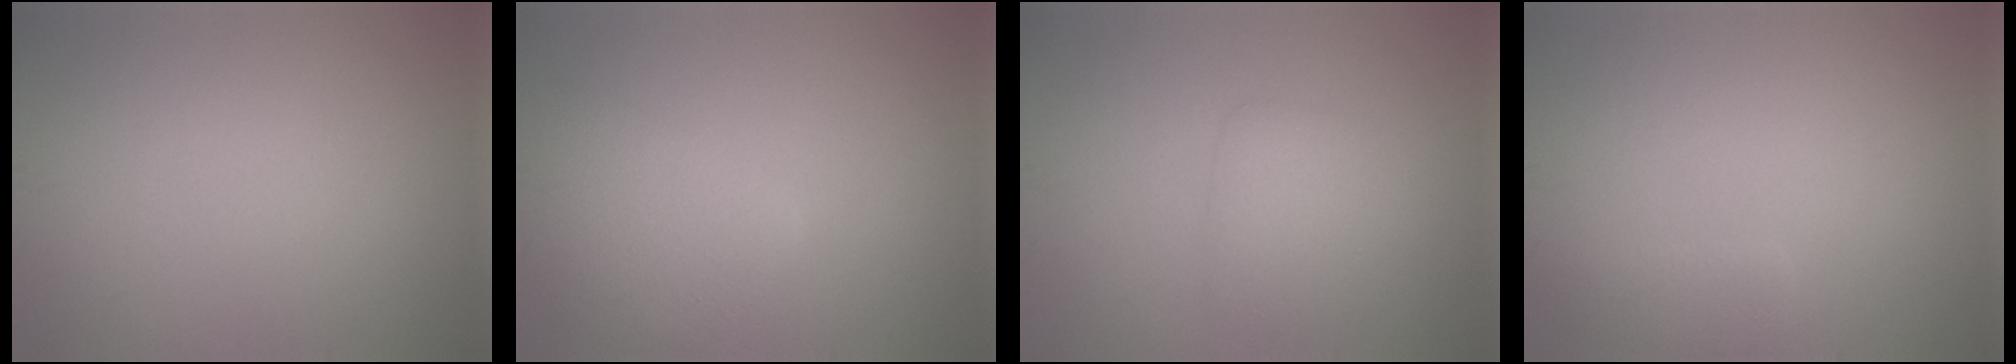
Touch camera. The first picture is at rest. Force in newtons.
{"total": 4.3, "press": 4.3, "slide": 0.2}
{"total": 2.7, "press": 2.7, "slide": 0.1}
{"total": 1.6, "press": 1.5, "slide": 0.2}